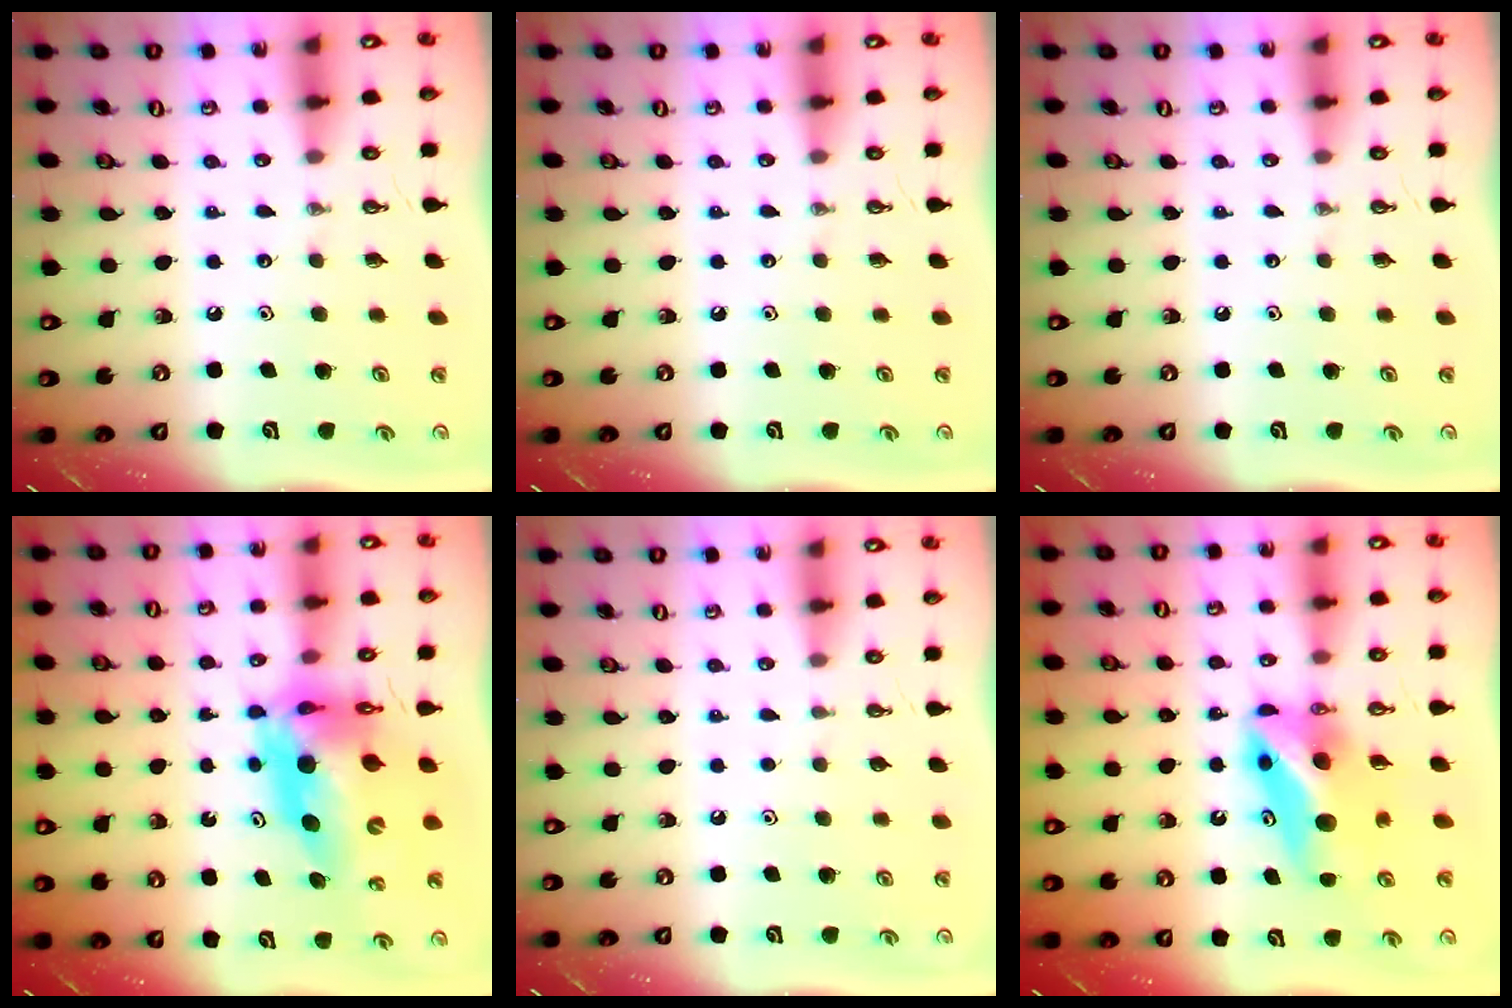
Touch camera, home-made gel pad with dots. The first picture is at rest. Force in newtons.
{"total": 0.0}
{"total": 0.0}
{"total": 15.1, "press": 15.1, "slide": 1.4}
{"total": 0.9, "press": 0.1, "slide": 0.9}
{"total": 9.7, "press": 8.5, "slide": 4.5}